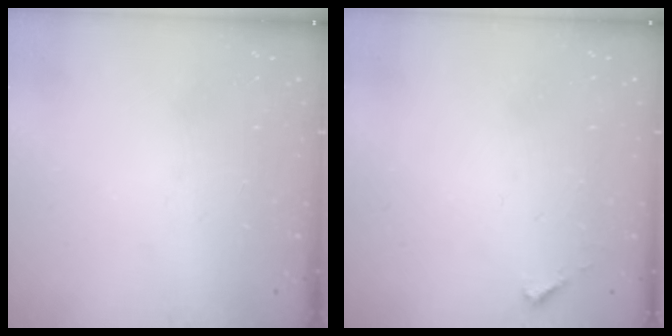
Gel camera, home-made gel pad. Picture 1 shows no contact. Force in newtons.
{"total": 2.1, "press": 2.1, "slide": 0.2}